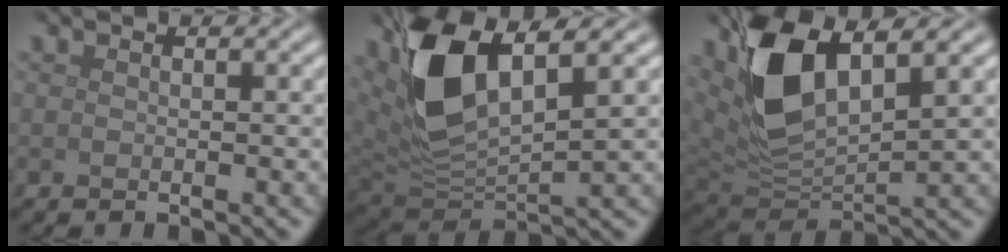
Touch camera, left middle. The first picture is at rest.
{"total": 9.0, "force": [3.5, 4.0, 7.2], "torque": [-0.155, -0.002, 0.063]}
{"total": 8.1, "force": [3.4, 3.7, 6.4], "torque": [-0.137, -0.004, 0.061]}